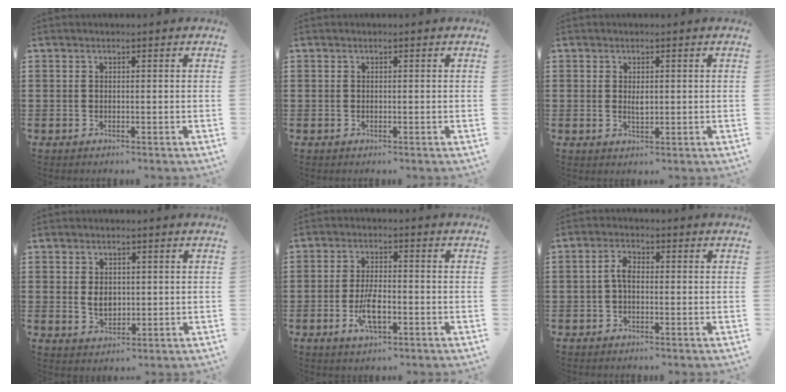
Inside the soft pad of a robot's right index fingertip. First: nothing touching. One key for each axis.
{"total": 0.0}
{"total": 1.9, "fx": 0.3, "fy": 0.8, "fz": 1.7, "tx": -0.034, "ty": 0.003, "tz": 0.004}
{"total": 3.2, "fx": 0.2, "fy": 2.2, "fz": 2.3, "tx": -0.042, "ty": 0.003, "tz": 0.000}
{"total": 5.7, "fx": -1.9, "fy": 2.1, "fz": 5.0, "tx": -0.111, "ty": -0.004, "tz": -0.039}
{"total": 3.2, "fx": -0.4, "fy": 1.6, "fz": 2.8, "tx": -0.061, "ty": 0.004, "tz": -0.011}